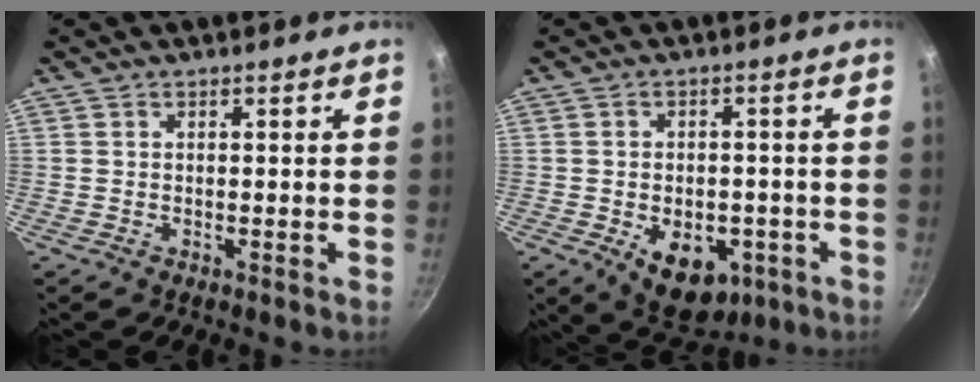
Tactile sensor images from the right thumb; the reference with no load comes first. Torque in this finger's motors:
{"motor_torque": [-0.23, 0.49, 0.32, 0.54, 0.06]}